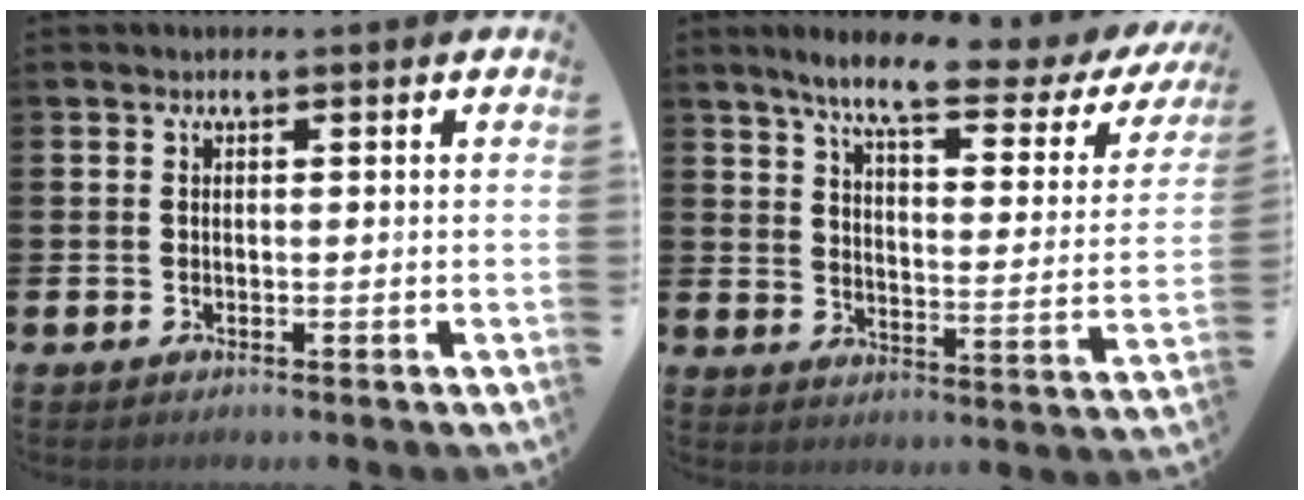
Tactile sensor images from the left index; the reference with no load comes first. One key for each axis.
{"total": 7.5, "fx": 5.9, "fy": 1.3, "fz": 4.5, "tx": -0.106, "ty": -0.036, "tz": 0.090}